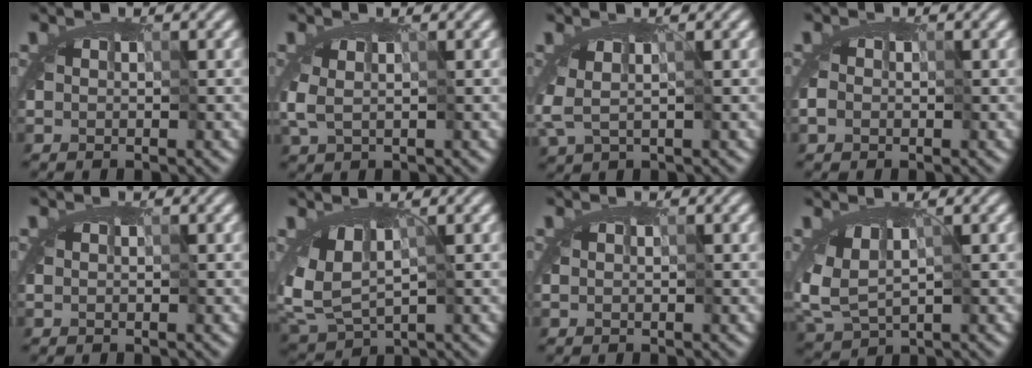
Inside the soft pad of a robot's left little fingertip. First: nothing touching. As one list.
[{"total": 1.2, "force": [0.4, 0.5, 1.0], "torque": [-0.023, 0.000, 0.009]}, {"total": 1.2, "force": [0.2, 0.3, 1.1], "torque": [-0.021, -0.003, 0.008]}, {"total": 0.8, "force": [0.1, 0.6, 0.5], "torque": [-0.007, 0.001, -0.001]}, {"total": 0.0}, {"total": 3.1, "force": [0.5, 1.8, 2.4], "torque": [-0.051, -0.007, 0.016]}, {"total": 0.0}, {"total": 2.2, "force": [0.4, 1.1, 1.8], "torque": [-0.041, -0.007, 0.014]}]